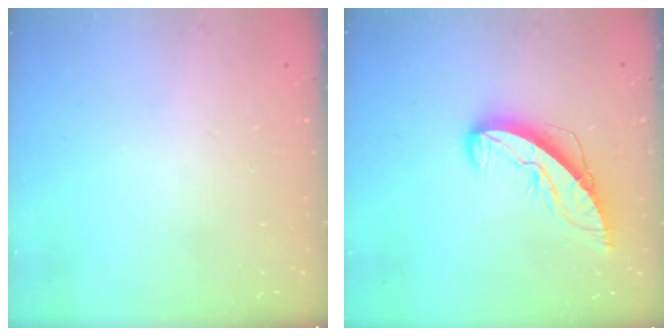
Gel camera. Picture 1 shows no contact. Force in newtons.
{"total": 8.8, "press": 8.7, "slide": 0.8}